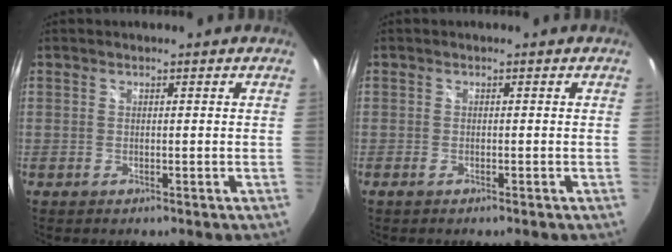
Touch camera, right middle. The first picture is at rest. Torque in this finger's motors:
{"motor_torque": [-0.41, -0.06, 0.07, -0.01]}